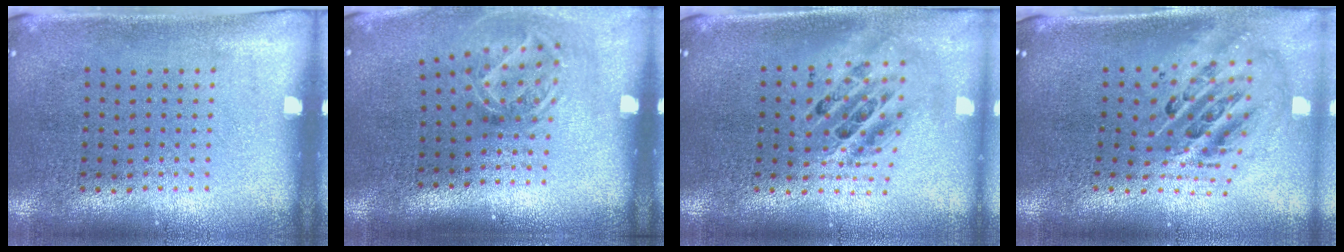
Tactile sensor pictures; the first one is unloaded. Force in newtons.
{"total": 2.0, "press": 1.3, "slide": 1.4}
{"total": 2.0, "press": 1.5, "slide": 1.3}
{"total": 2.7, "press": 1.9, "slide": 1.9}